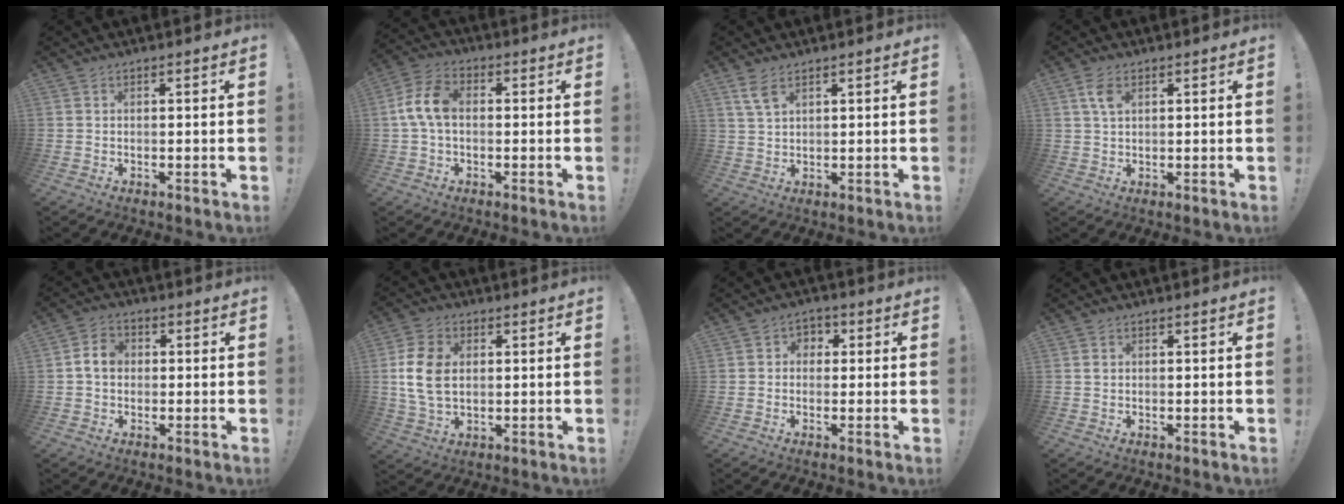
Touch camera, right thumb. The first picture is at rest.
{"total": 9.2, "force": [0.1, 5.8, 7.2], "torque": [-0.136, 0.011, 0.007]}
{"total": 4.7, "force": [2.9, 1.9, 3.2], "torque": [-0.063, -0.009, 0.055]}
{"total": 4.5, "force": [1.8, 2.4, 3.3], "torque": [-0.065, 0.002, 0.035]}
{"total": 5.6, "force": [-0.1, 4.4, 3.4], "torque": [-0.051, 0.013, -0.001]}
{"total": 12.9, "force": [1.2, 9.0, 9.2], "torque": [-0.172, 0.002, 0.025]}
{"total": 3.7, "force": [-0.7, 3.4, 1.2], "torque": [-0.009, 0.008, -0.015]}
{"total": 0.8, "force": [0.2, 0.7, 0.2], "torque": [-0.005, 0.004, 0.003]}